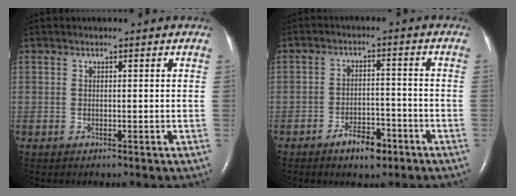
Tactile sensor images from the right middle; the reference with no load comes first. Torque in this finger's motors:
{"motor_torque": [0.55, -0.41, 0.06, 0.02]}